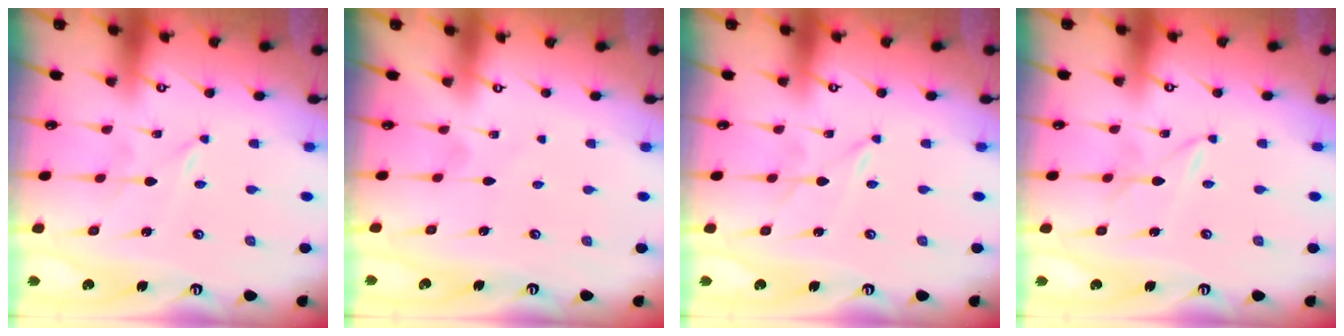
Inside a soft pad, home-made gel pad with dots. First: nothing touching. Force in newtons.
{"total": 2.2, "press": 2.2, "slide": 0.3}
{"total": 1.1, "press": 1.1, "slide": 0.1}
{"total": 1.7, "press": 1.7, "slide": 0.0}